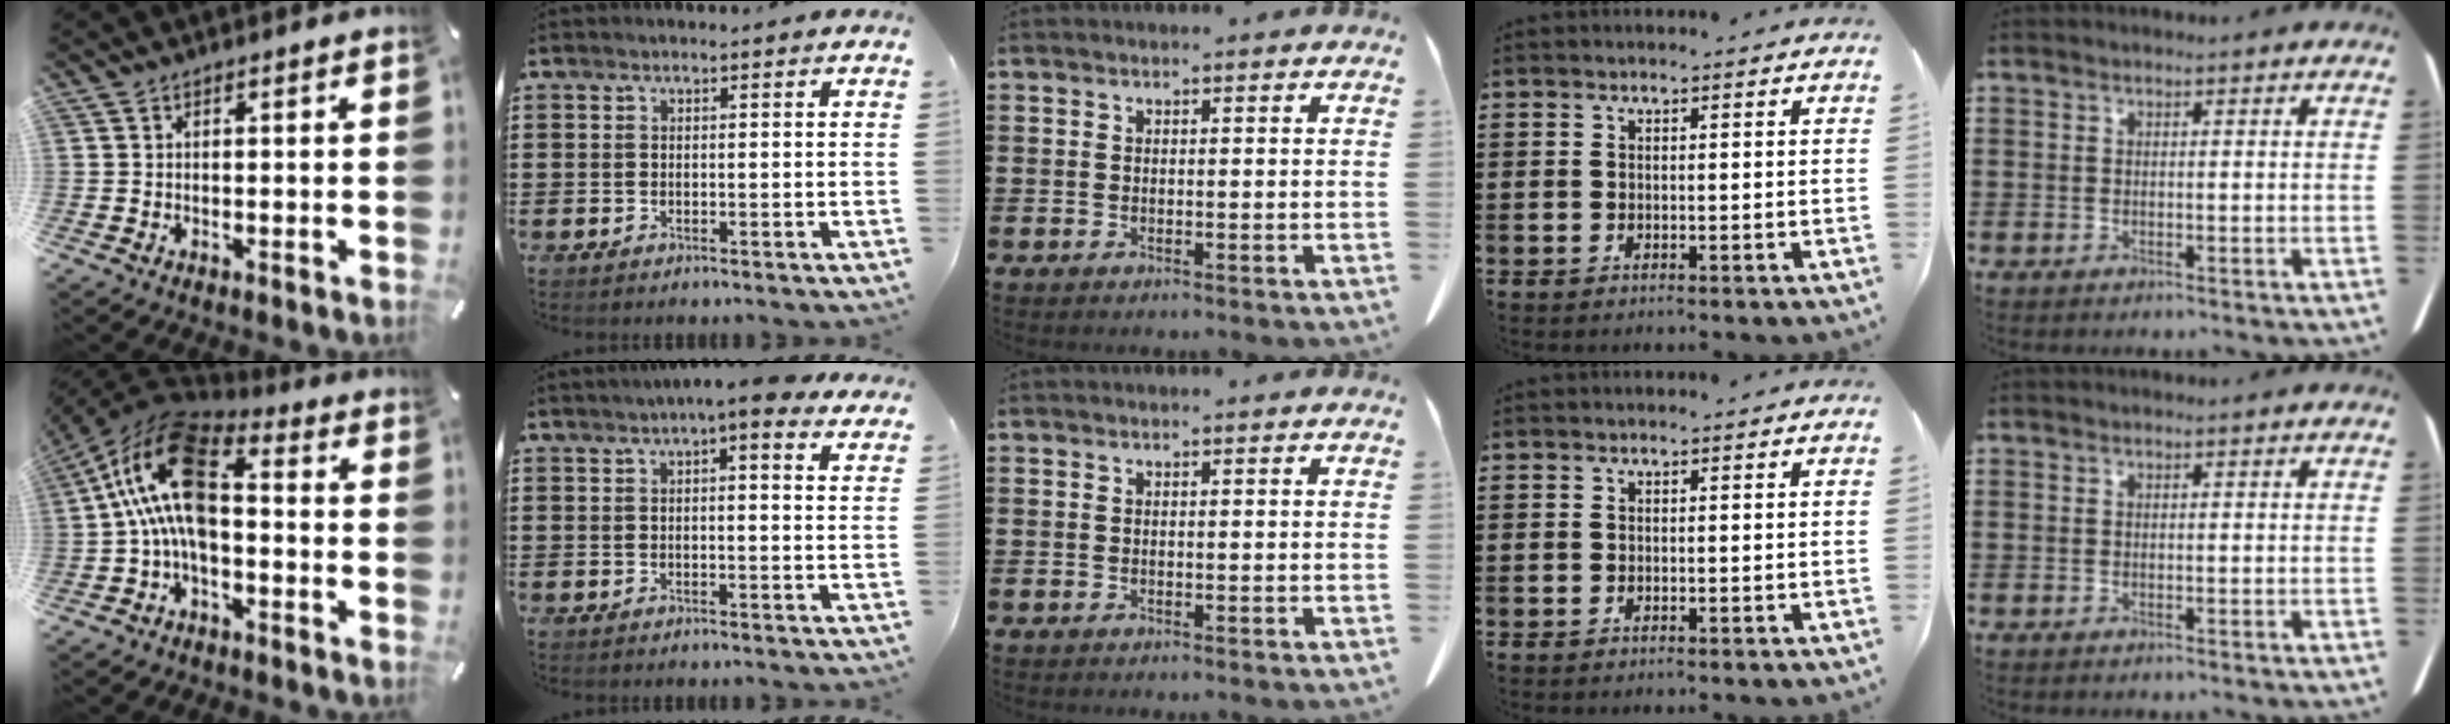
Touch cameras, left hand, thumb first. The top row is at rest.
{"thumb": {"total": 17.6, "force": [0.5, 10.2, 14.3], "torque": [-0.303, 0.005, 0.005]}, "index": {"total": 4.6, "force": [3.4, 0.3, 3.1], "torque": [-0.053, -0.007, 0.056]}}